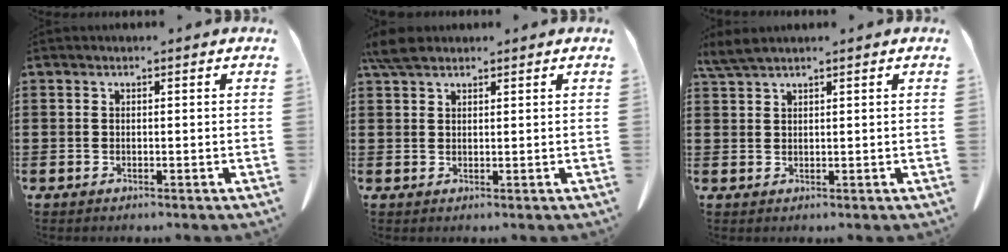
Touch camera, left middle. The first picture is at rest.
{"total": 3.6, "force": [2.7, 1.3, 1.9], "torque": [-0.046, 0.006, 0.052]}
{"total": 2.6, "force": [2.1, 0.2, 1.5], "torque": [-0.034, 0.002, 0.040]}